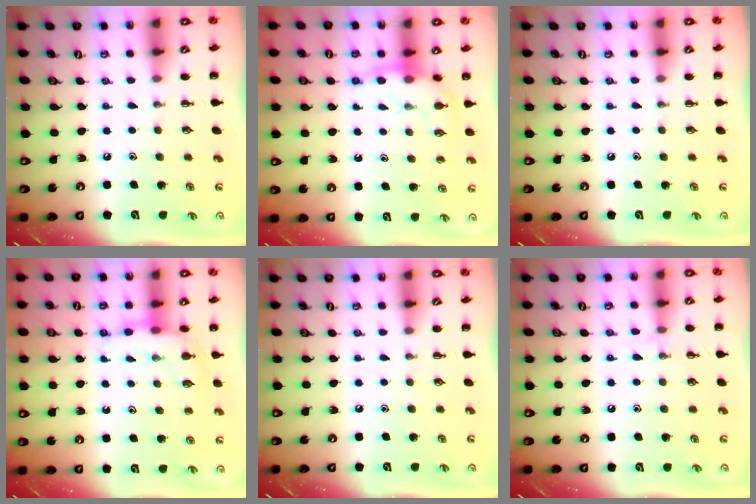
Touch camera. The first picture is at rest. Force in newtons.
{"total": 8.0, "press": 7.8, "slide": 1.7}
{"total": 0.0}
{"total": 7.6, "press": 7.6, "slide": 0.6}
{"total": 0.0}
{"total": 6.1, "press": 5.8, "slide": 1.9}